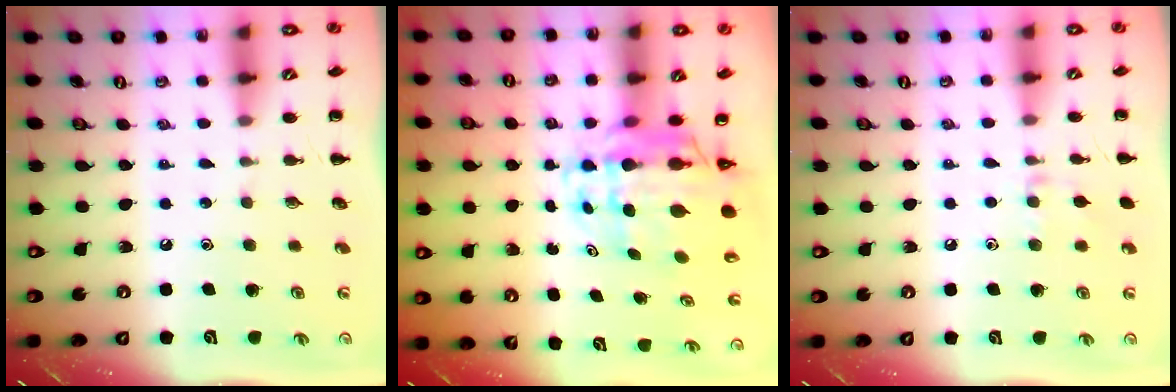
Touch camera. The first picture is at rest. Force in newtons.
{"total": 9.1, "press": 8.7, "slide": 2.7}
{"total": 5.8, "press": 5.5, "slide": 1.9}